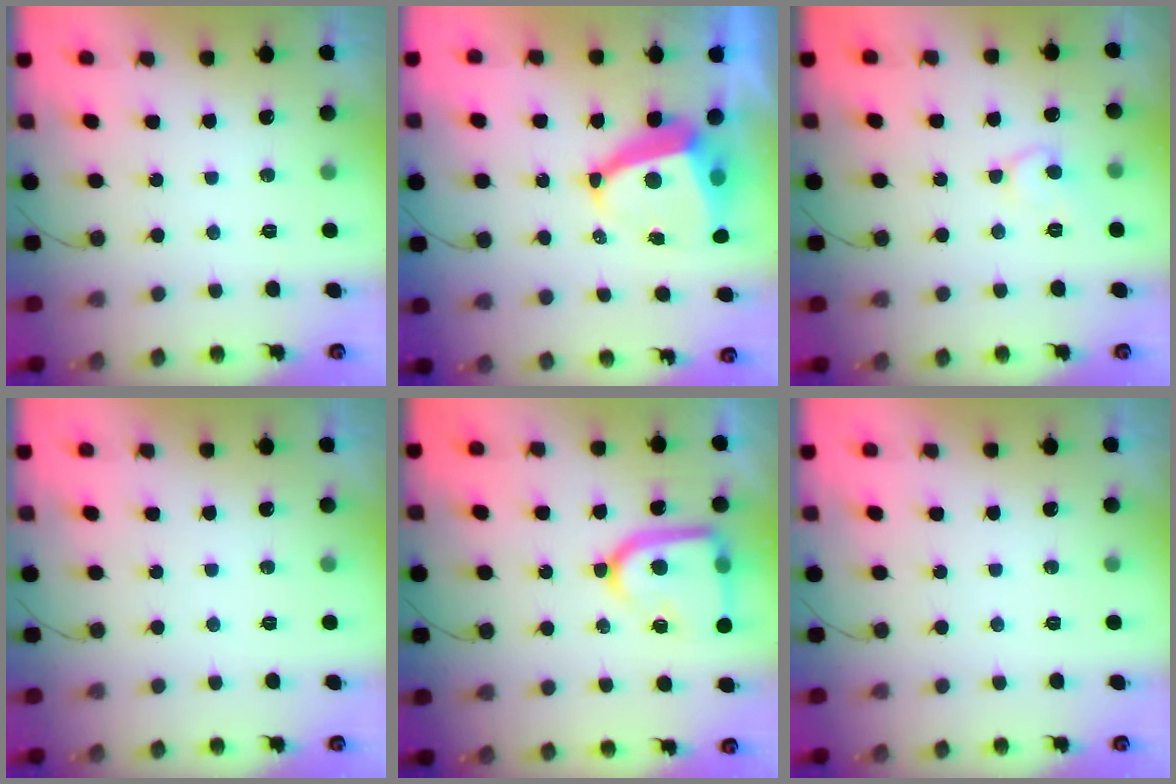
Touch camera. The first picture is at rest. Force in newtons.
{"total": 9.6, "press": 9.5, "slide": 1.1}
{"total": 6.7, "press": 6.7, "slide": 0.5}
{"total": 0.0}
{"total": 16.7, "press": 16.6, "slide": 1.6}
{"total": 0.0}